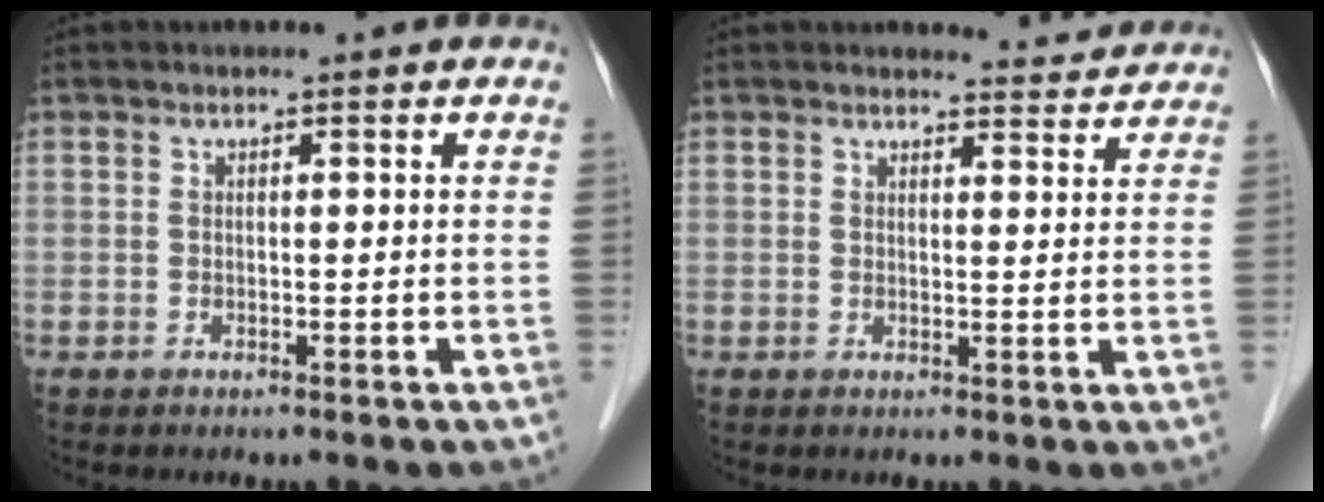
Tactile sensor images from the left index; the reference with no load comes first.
{"total": 3.3, "force": [3.2, 0.5, -0.4], "torque": [-0.002, -0.006, 0.034]}